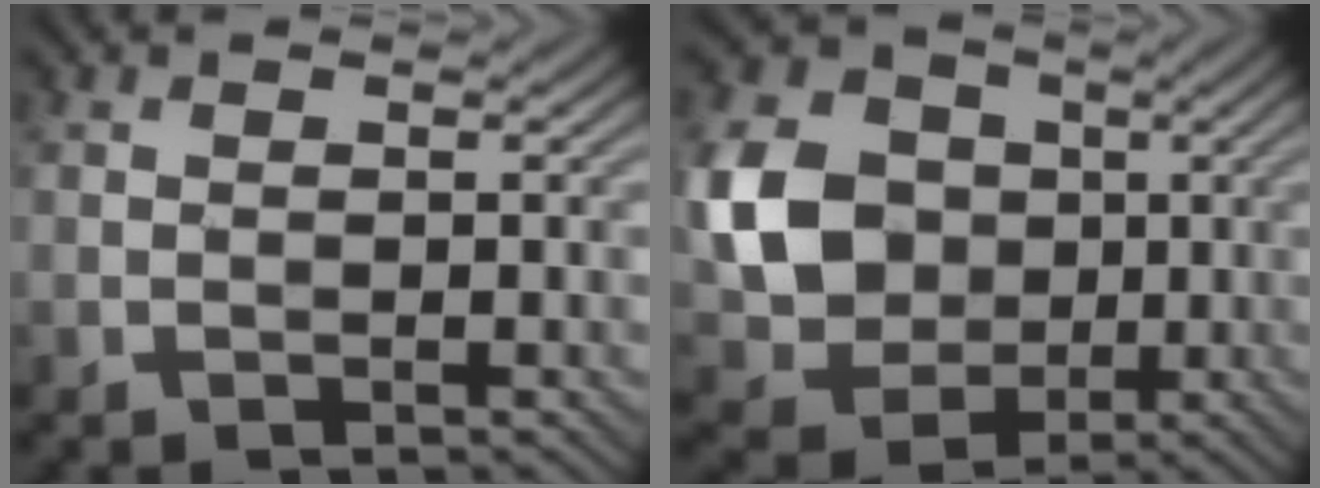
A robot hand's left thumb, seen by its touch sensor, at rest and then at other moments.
{"total": 10.3, "force": [0.5, 9.0, 5.0], "torque": [-0.140, -0.003, 0.004]}